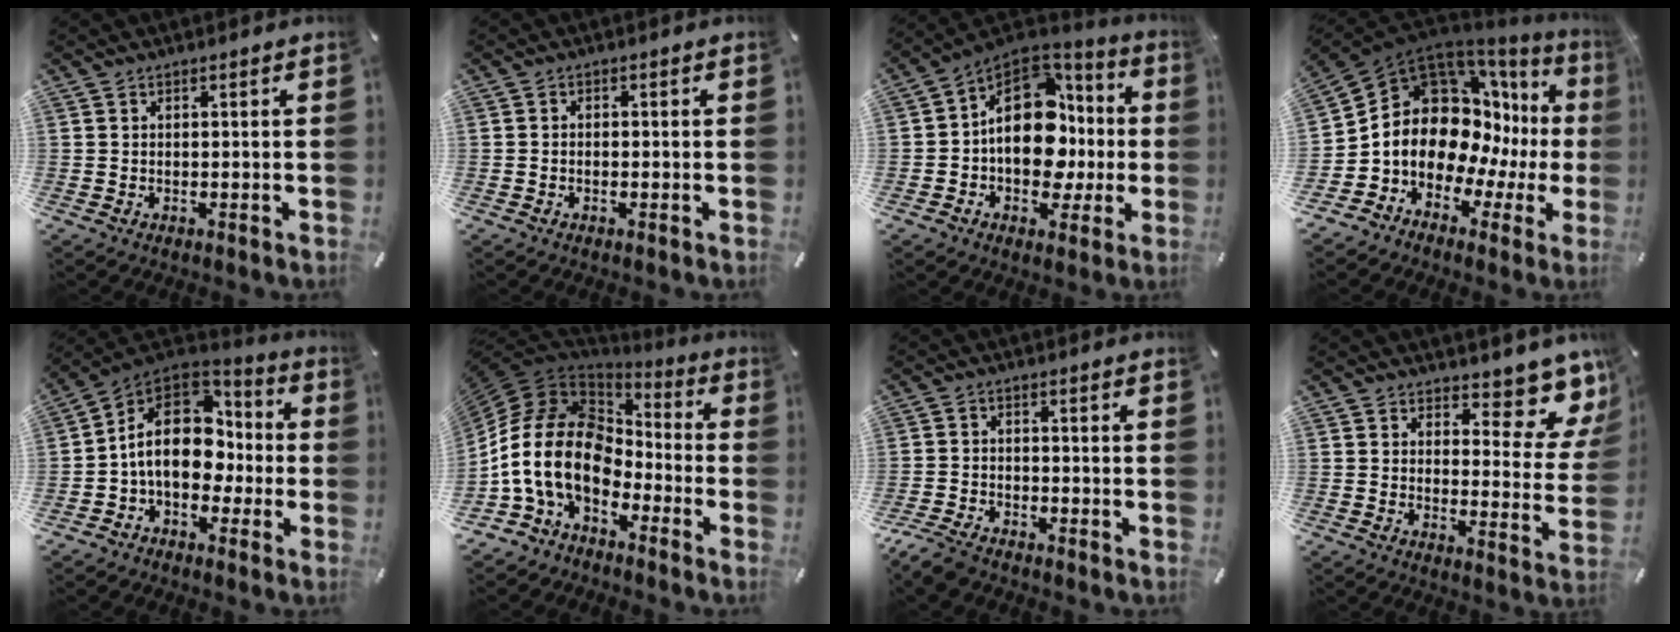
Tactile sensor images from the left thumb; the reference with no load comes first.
{"total": 1.1, "force": [-0.7, 0.7, 0.6], "torque": [-0.011, 0.002, -0.014]}
{"total": 19.2, "force": [0.5, 13.5, 13.6], "torque": [-0.214, -0.004, 0.011]}
{"total": 14.3, "force": [2.3, 11.5, 8.1], "torque": [-0.159, -0.064, 0.057]}
{"total": 16.7, "force": [0.3, 12.3, 11.4], "torque": [-0.204, 0.002, 0.007]}
{"total": 18.2, "force": [-3.4, 12.6, 12.7], "torque": [-0.291, 0.014, -0.064]}
{"total": 4.9, "force": [-4.3, 1.6, 1.8], "torque": [-0.054, 0.010, -0.087]}
{"total": 10.4, "force": [8.0, 4.5, 5.0], "torque": [-0.042, -0.080, 0.137]}